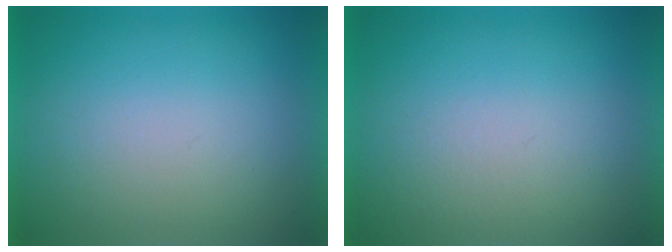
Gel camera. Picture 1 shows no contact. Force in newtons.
{"total": 1.7}